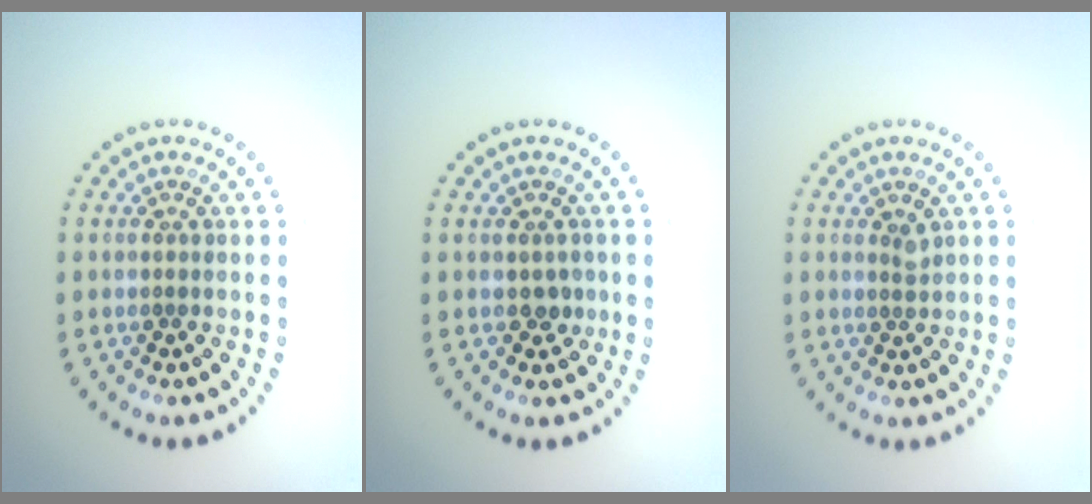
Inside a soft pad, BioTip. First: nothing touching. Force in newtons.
{"total": 1.0, "press": 0.9, "slide": 0.4}
{"total": 0.8, "press": 0.5, "slide": 0.5}